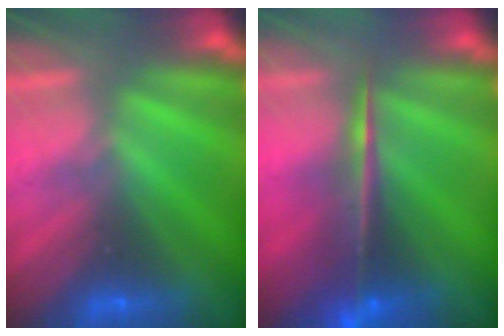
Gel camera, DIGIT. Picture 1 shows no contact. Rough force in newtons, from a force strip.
{"total": 7.1}